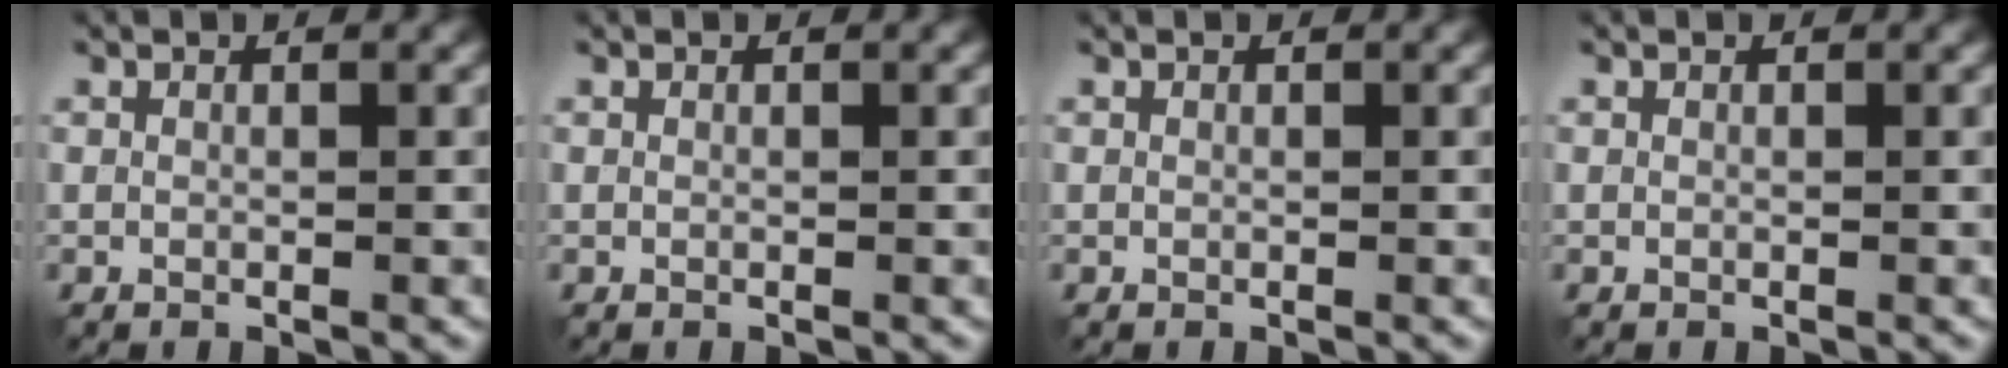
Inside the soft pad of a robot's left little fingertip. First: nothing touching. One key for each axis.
{"total": 0.0}
{"total": 0.0}
{"total": 0.0}